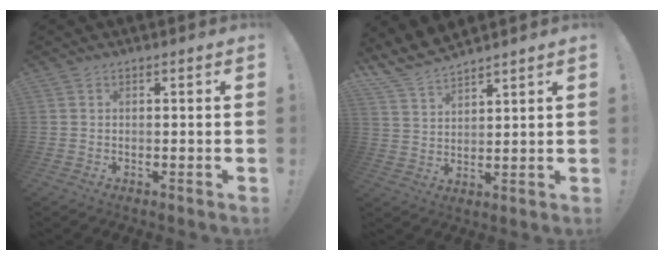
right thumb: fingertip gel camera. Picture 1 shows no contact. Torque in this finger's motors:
{"motor_torque": [0.11, 0.85, 0.22, 0.17, 0.12]}